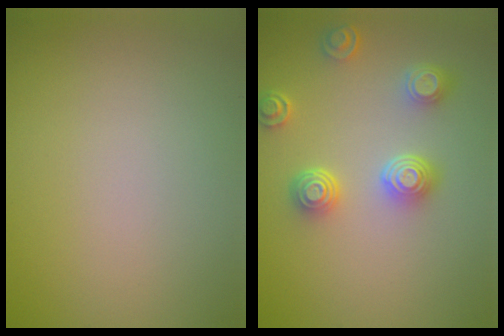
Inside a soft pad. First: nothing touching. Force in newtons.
{"total": 4.2, "press": 3.4, "slide": 2.6}